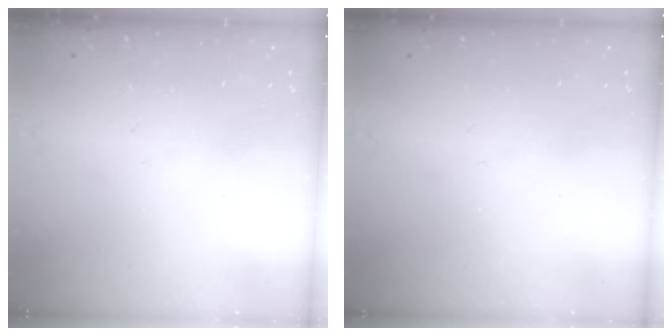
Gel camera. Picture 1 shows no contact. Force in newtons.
{"total": 0.0}